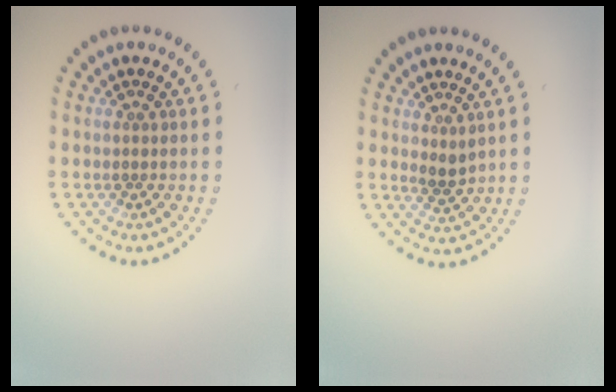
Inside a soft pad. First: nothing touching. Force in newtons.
{"total": 1.3, "press": 1.1, "slide": 0.8}